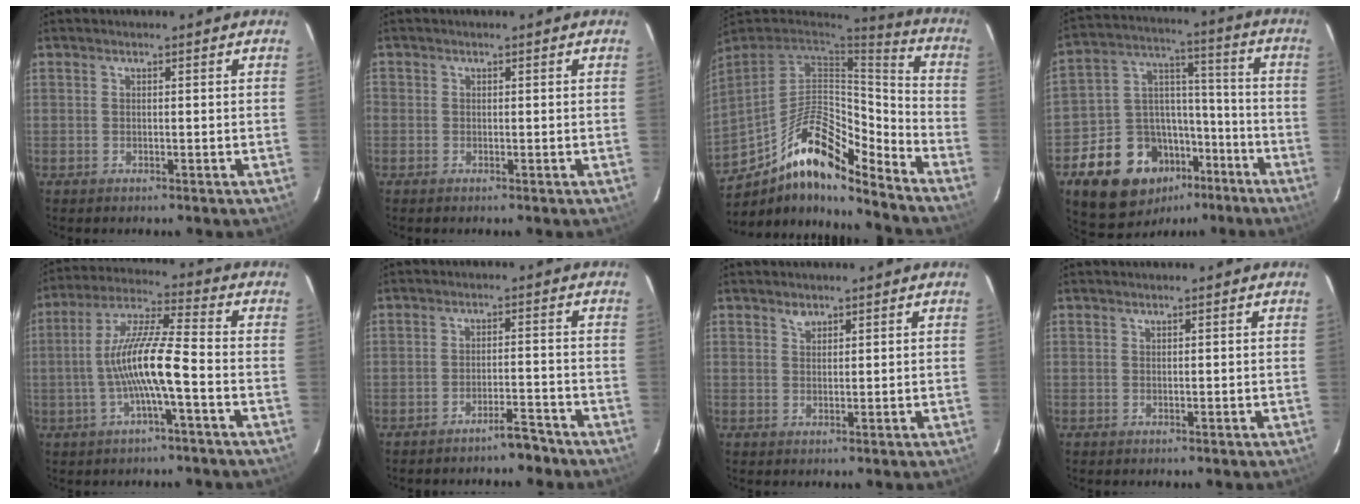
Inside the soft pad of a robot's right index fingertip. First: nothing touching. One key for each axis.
{"total": 0.0}
{"total": 19.1, "fx": -13.1, "fy": 6.8, "fz": 12.2, "tx": -0.233, "ty": 0.001, "tz": -0.232}
{"total": 18.5, "fx": -10.2, "fy": 13.3, "fz": 7.7, "tx": -0.174, "ty": 0.054, "tz": -0.143}
{"total": 11.0, "fx": -2.9, "fy": 0.8, "fz": 10.6, "tx": -0.212, "ty": 0.012, "tz": -0.055}
{"total": 4.0, "fx": -3.5, "fy": 0.9, "fz": 1.6, "tx": -0.035, "ty": 0.010, "tz": -0.046}
{"total": 1.6, "fx": 1.2, "fy": 0.9, "fz": 0.5, "tx": -0.006, "ty": 0.002, "tz": 0.021}
{"total": 0.0}